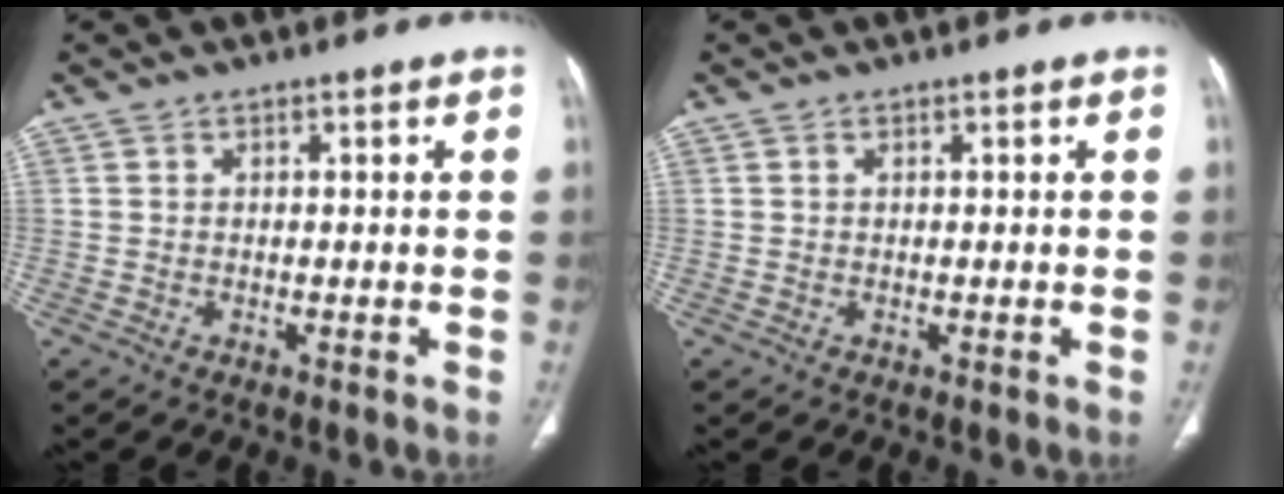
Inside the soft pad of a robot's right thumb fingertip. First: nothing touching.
{"total": 0.0}